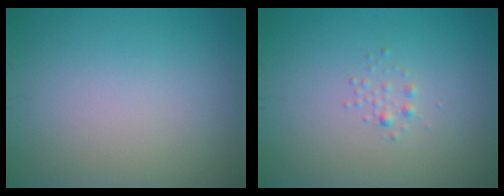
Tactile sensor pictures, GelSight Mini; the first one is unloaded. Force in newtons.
{"total": 0.8, "press": 0.8, "slide": 0.0}